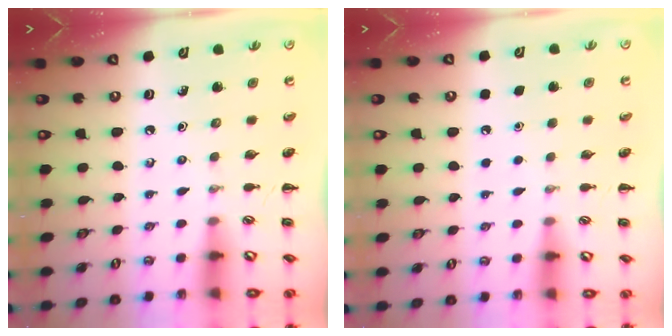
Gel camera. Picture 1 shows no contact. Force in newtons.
{"total": 1.5, "press": 1.5, "slide": 0.1}